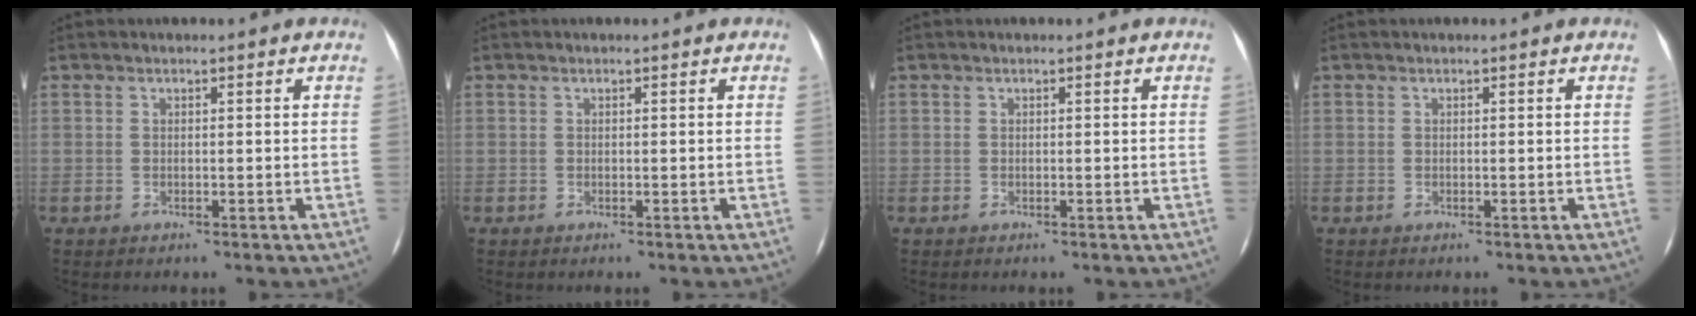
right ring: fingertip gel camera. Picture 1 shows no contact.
{"total": 0.0}
{"total": 0.0}
{"total": 0.0}